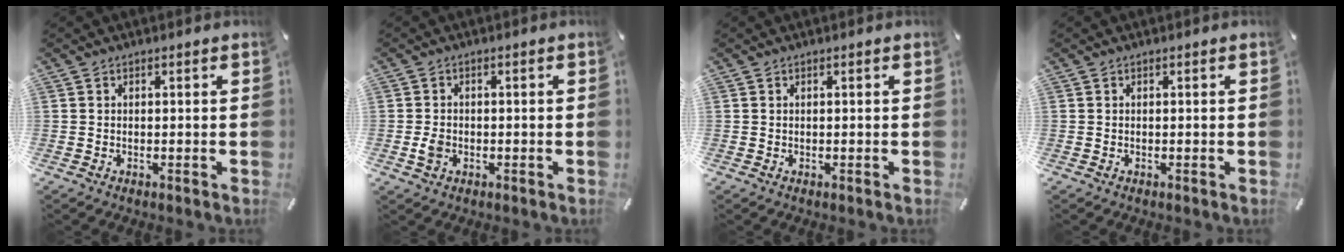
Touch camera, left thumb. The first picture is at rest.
{"total": 2.7, "force": [-0.7, 2.1, 1.6], "torque": [-0.035, 0.002, -0.014]}
{"total": 0.0}
{"total": 0.0}